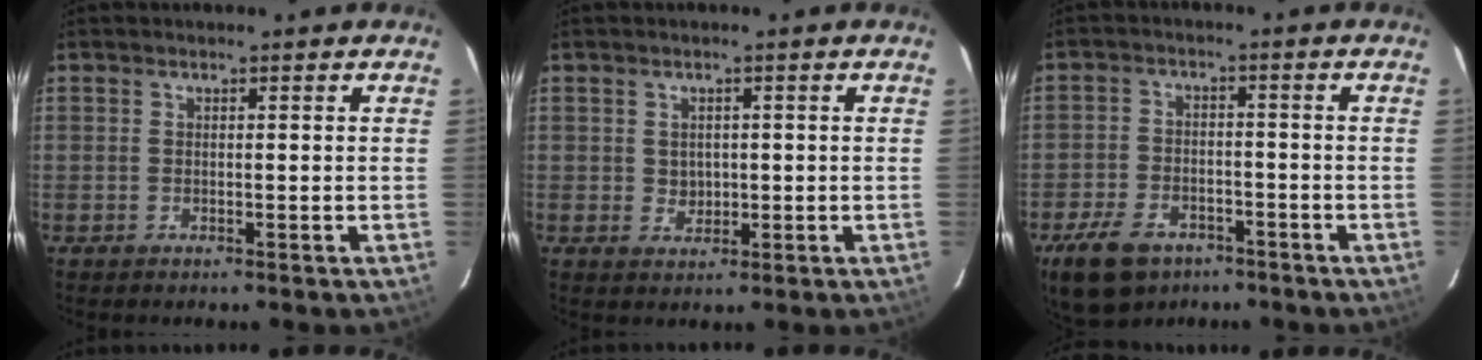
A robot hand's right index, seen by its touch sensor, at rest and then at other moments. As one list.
[{"total": 2.5, "force": [0.2, 2.3, 0.9], "torque": [-0.013, 0.004, 0.007]}, {"total": 11.9, "force": [-7.7, 7.0, 5.7], "torque": [-0.146, -0.004, -0.127]}]